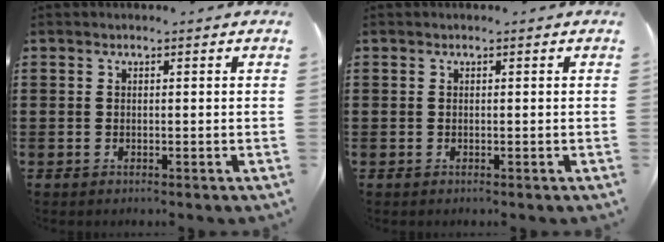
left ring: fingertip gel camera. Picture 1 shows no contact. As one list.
[{"total": 0.0}]